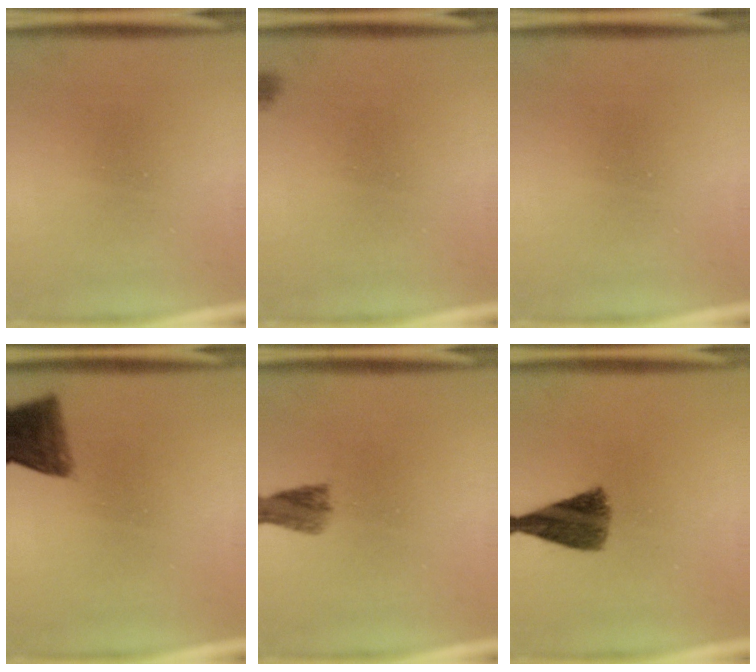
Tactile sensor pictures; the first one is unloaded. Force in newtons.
{"total": 1.0}
{"total": 0.0}
{"total": 6.4}
{"total": 3.8}
{"total": 8.8}